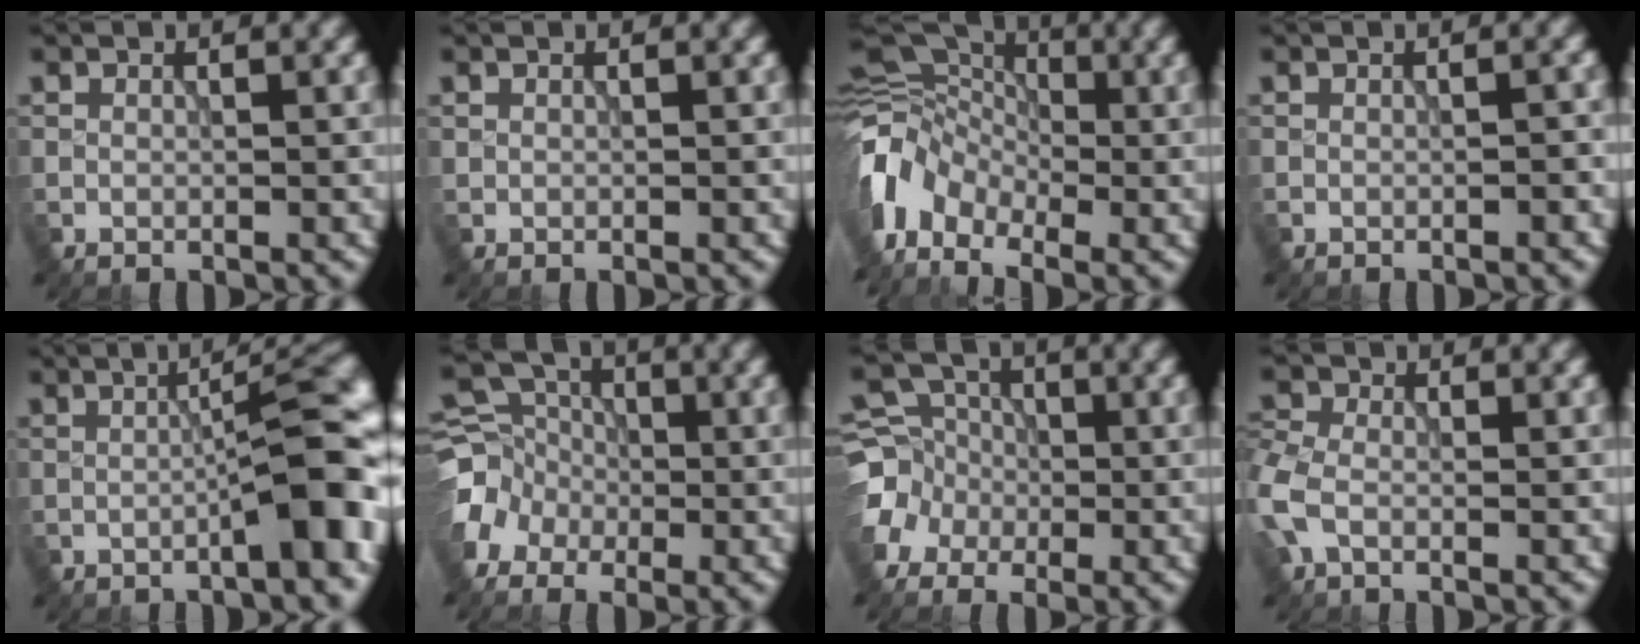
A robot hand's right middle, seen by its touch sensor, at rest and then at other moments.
{"total": 0.0}
{"total": 7.1, "force": [-3.1, 4.9, 4.0], "torque": [-0.075, -0.006, -0.077]}
{"total": 0.7, "force": [-0.2, 0.1, 0.7], "torque": [-0.009, 0.000, -0.003]}
{"total": 8.8, "force": [-1.4, 2.1, 8.4], "torque": [-0.090, 0.012, -0.022]}
{"total": 6.1, "force": [-2.6, 4.9, 2.5], "torque": [-0.041, 0.002, -0.054]}
{"total": 6.6, "force": [-2.2, 5.7, 2.4], "torque": [-0.044, 0.003, -0.059]}
{"total": 3.2, "force": [-0.6, 2.2, 2.2], "torque": [-0.059, 0.003, -0.024]}